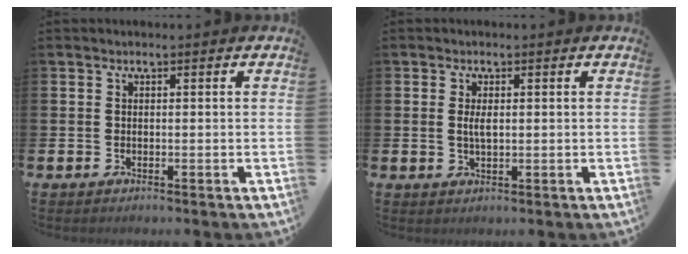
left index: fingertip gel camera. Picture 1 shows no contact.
{"total": 2.2, "force": [0.3, 0.8, 2.0], "torque": [-0.037, 0.003, 0.004]}